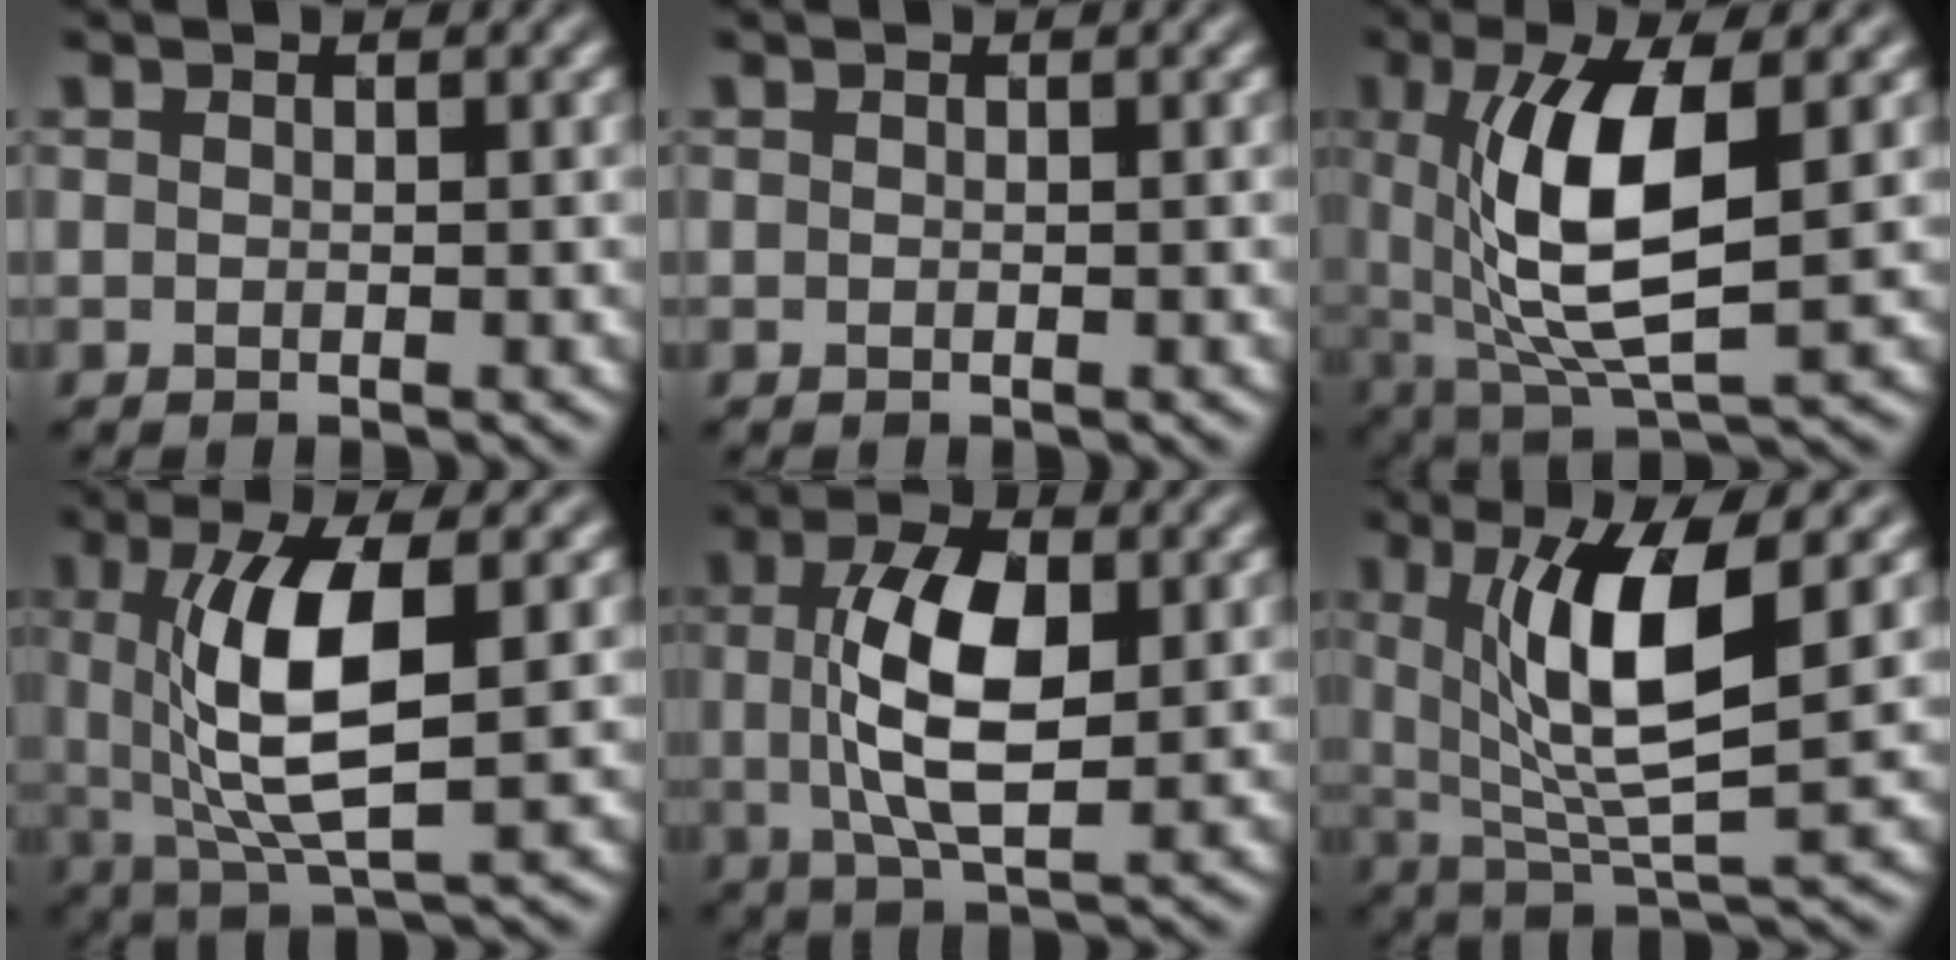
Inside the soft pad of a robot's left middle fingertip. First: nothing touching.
{"total": 0.0}
{"total": 9.1, "force": [0.8, 3.2, 8.5], "torque": [-0.170, -0.007, 0.023]}
{"total": 7.9, "force": [0.7, 2.5, 7.5], "torque": [-0.150, -0.010, 0.022]}
{"total": 7.2, "force": [0.2, 3.1, 6.5], "torque": [-0.143, 0.000, 0.009]}
{"total": 8.5, "force": [1.9, 2.4, 7.9], "torque": [-0.151, -0.013, 0.045]}